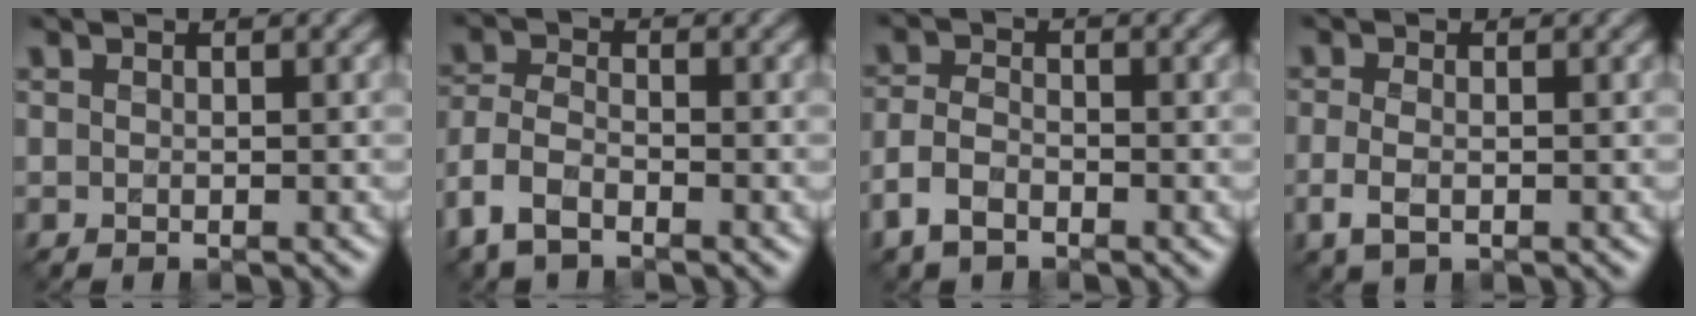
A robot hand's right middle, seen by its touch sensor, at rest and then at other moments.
{"total": 4.1, "force": [-2.7, 1.9, 2.4], "torque": [-0.054, -0.002, -0.067]}
{"total": 3.2, "force": [-2.0, 1.7, 1.8], "torque": [-0.038, 0.000, -0.050]}
{"total": 2.3, "force": [-0.8, 1.1, 1.8], "torque": [-0.046, -0.008, -0.020]}